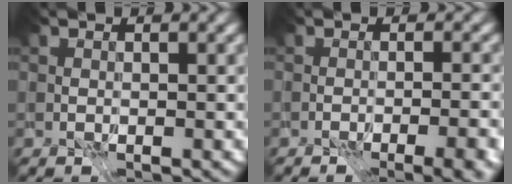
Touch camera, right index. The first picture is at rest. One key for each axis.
{"total": 8.4, "fx": -5.5, "fy": 3.4, "fz": 5.5, "tx": -0.036, "ty": -0.002, "tz": -0.050}